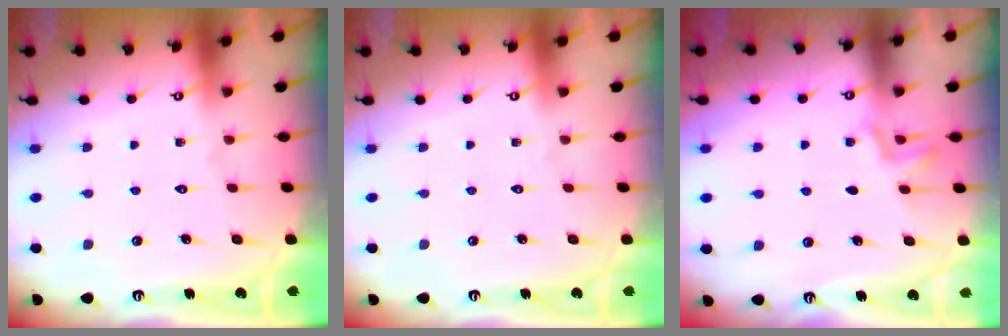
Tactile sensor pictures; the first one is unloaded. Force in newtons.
{"total": 0.0}
{"total": 1.9, "press": 1.2, "slide": 1.4}